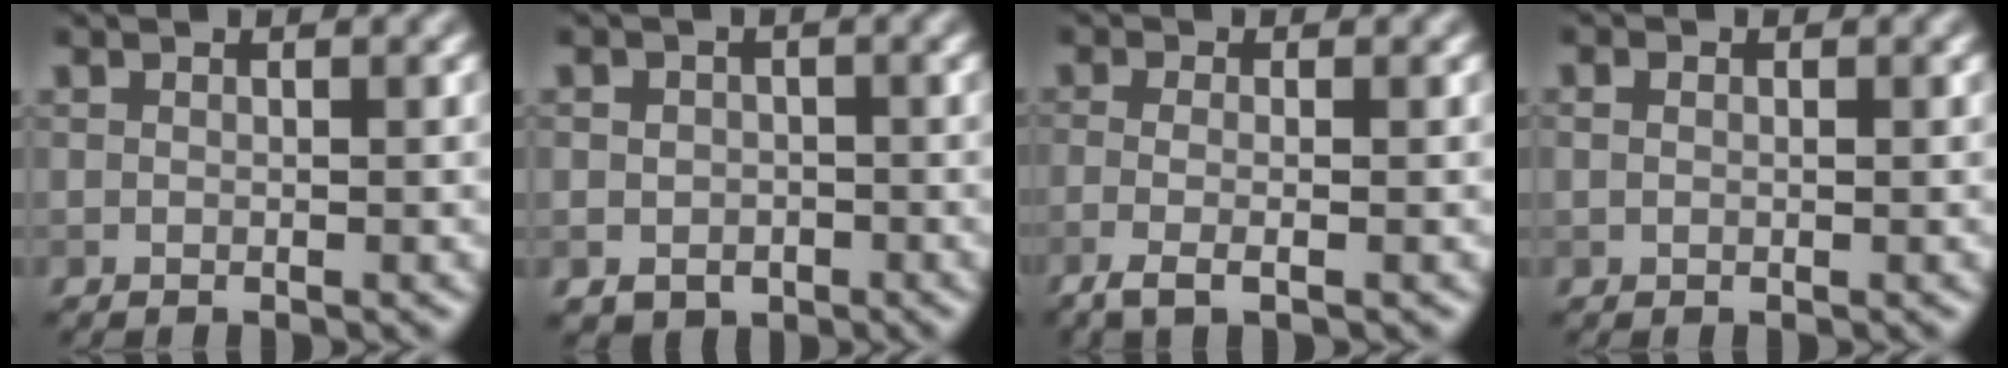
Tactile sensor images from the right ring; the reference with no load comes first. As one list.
[{"total": 2.2, "force": [-0.5, 2.0, 0.7], "torque": [-0.007, -0.006, -0.010]}, {"total": 2.8, "force": [-1.0, 0.9, 2.5], "torque": [-0.047, -0.011, -0.030]}, {"total": 1.0, "force": [0.2, 0.7, 0.7], "torque": [-0.013, 0.001, 0.001]}]